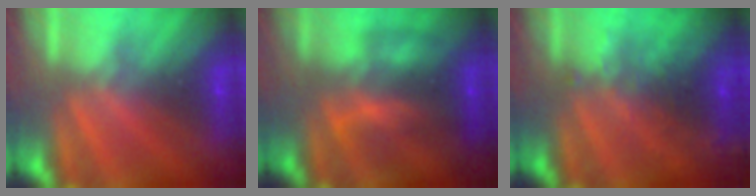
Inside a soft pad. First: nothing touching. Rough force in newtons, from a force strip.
{"total": 5.7}
{"total": 8.5}